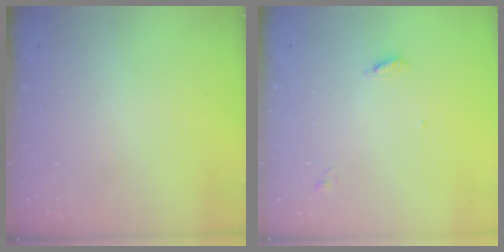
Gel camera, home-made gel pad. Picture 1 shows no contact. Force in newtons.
{"total": 4.0, "press": 4.0, "slide": 0.4}